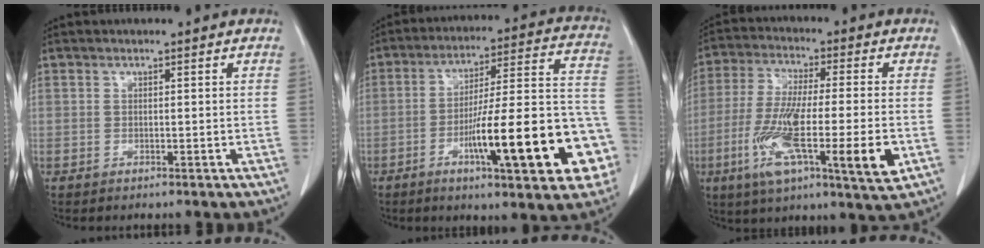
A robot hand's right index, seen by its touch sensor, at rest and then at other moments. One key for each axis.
{"total": 22.0, "fx": -7.6, "fy": 2.8, "fz": 20.4, "tx": -0.236, "ty": 0.020, "tz": -0.107}
{"total": 16.9, "fx": -5.0, "fy": 2.1, "fz": 16.0, "tx": -0.281, "ty": -0.026, "tz": -0.084}